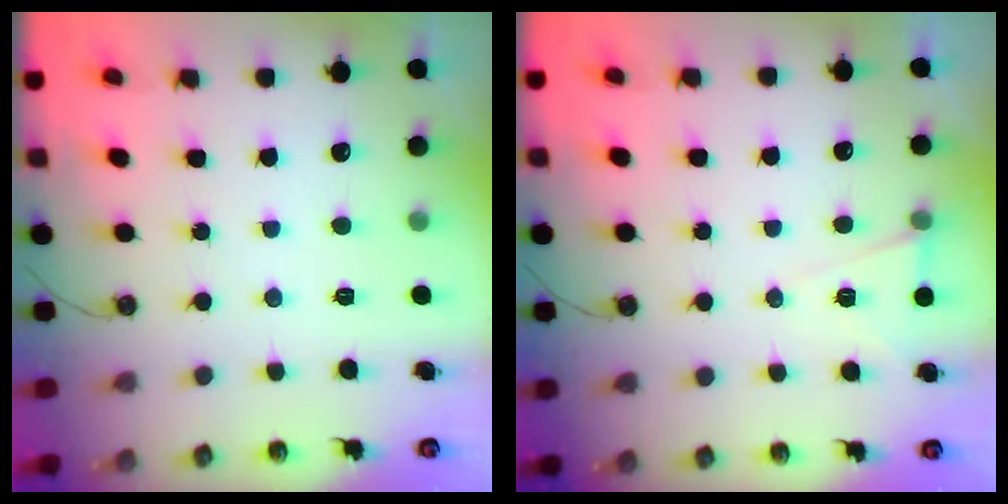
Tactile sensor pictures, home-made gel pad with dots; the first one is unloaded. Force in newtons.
{"total": 6.3, "press": 4.4, "slide": 4.6}